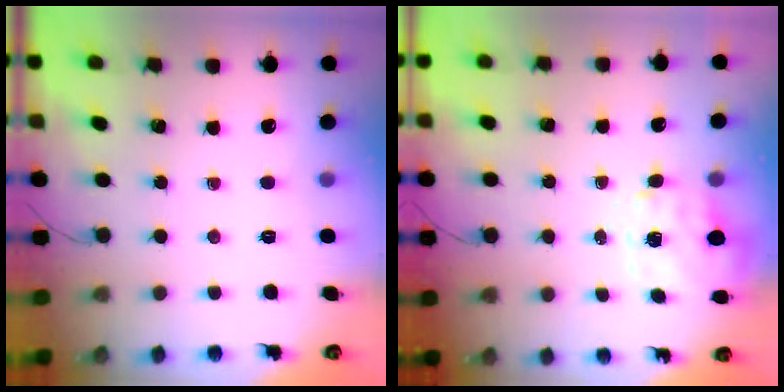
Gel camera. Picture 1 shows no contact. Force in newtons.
{"total": 2.5, "press": 2.3, "slide": 1.0}